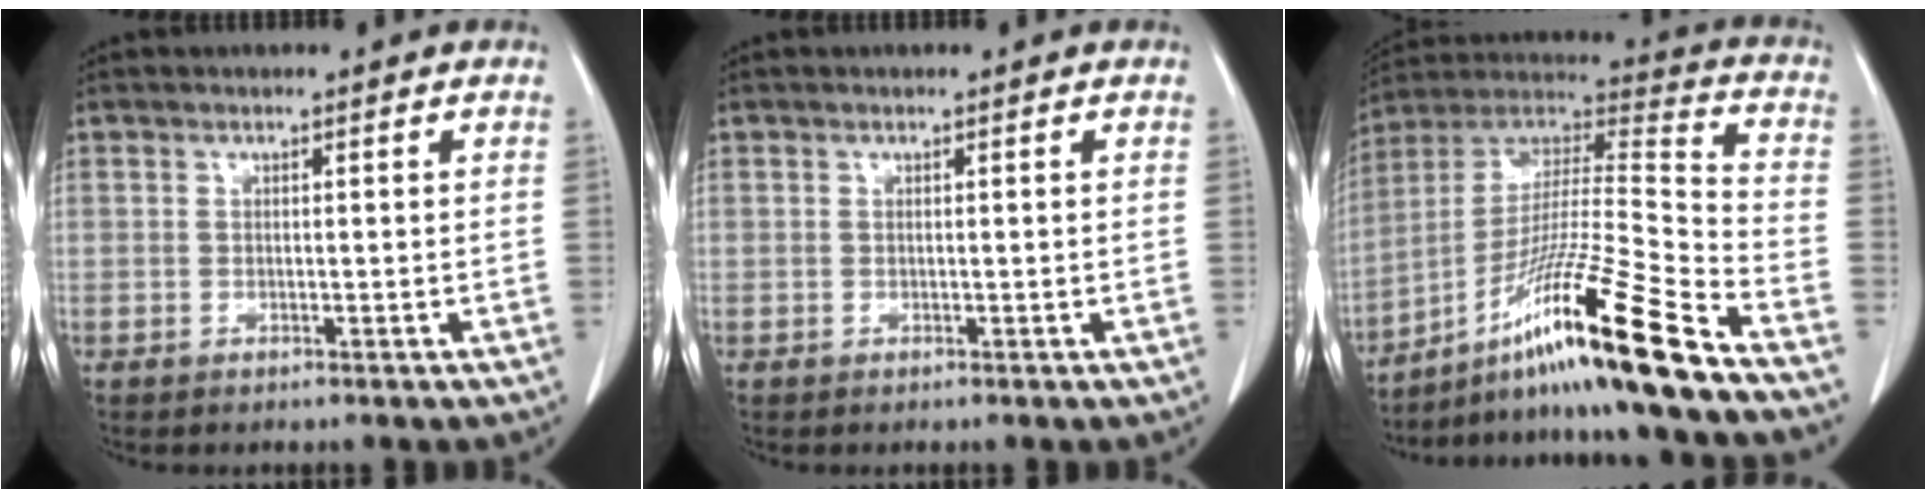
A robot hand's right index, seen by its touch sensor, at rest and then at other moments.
{"total": 0.0}
{"total": 20.9, "force": [-13.5, -1.7, 15.8], "torque": [-0.296, -0.012, -0.244]}